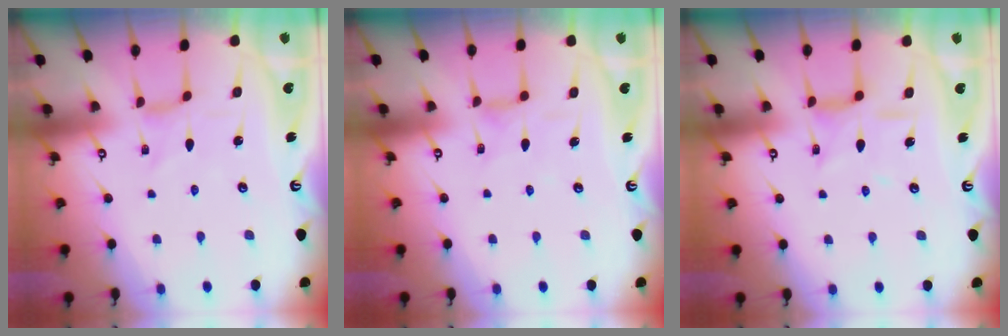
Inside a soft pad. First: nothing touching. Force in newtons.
{"total": 2.1, "press": 2.0, "slide": 0.4}
{"total": 9.2, "press": 9.2, "slide": 0.6}